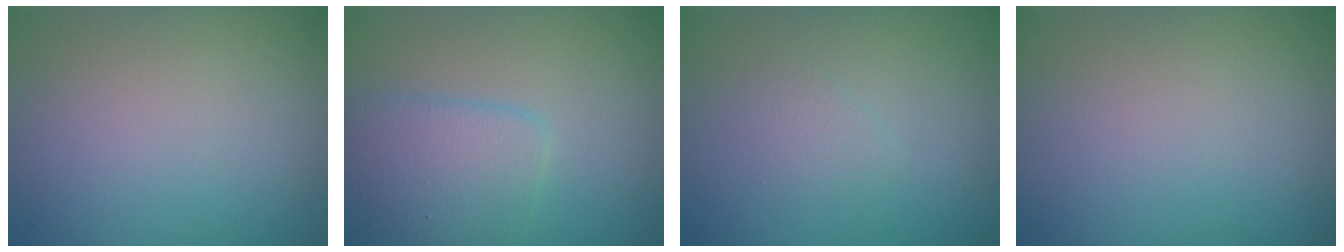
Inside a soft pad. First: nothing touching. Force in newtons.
{"total": 3.2, "press": 3.2, "slide": 0.1}
{"total": 1.0, "press": 1.0, "slide": 0.0}
{"total": 0.0}